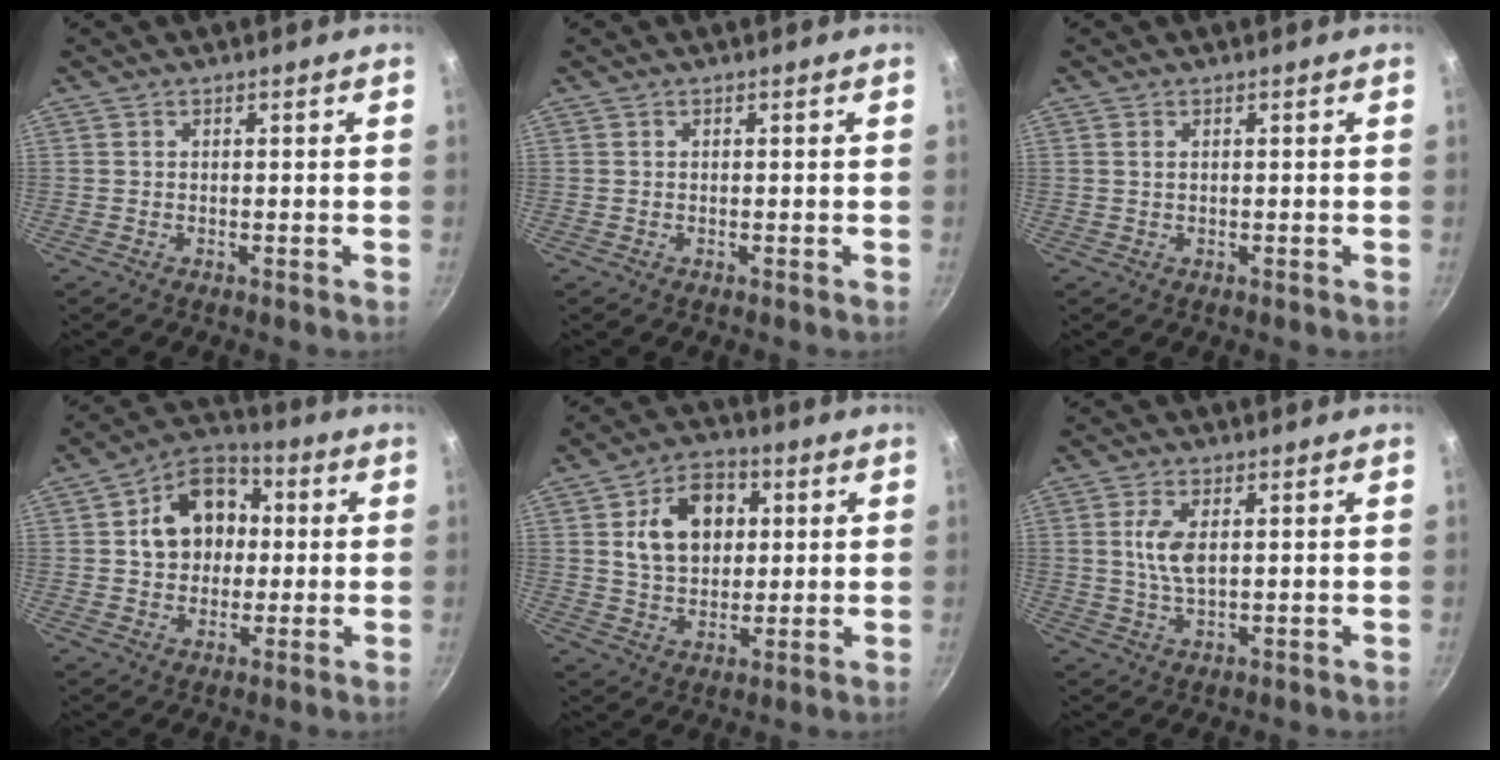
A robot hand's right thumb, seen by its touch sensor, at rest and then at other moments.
{"total": 0.0}
{"total": 0.8, "force": [0.3, 0.5, 0.6], "torque": [-0.011, 0.001, 0.004]}
{"total": 13.1, "force": [1.7, 10.4, 7.7], "torque": [-0.083, 0.020, 0.015]}
{"total": 12.7, "force": [2.9, 9.2, 8.3], "torque": [-0.102, 0.001, 0.045]}
{"total": 5.8, "force": [1.1, 2.7, 5.0], "torque": [-0.100, -0.004, 0.022]}